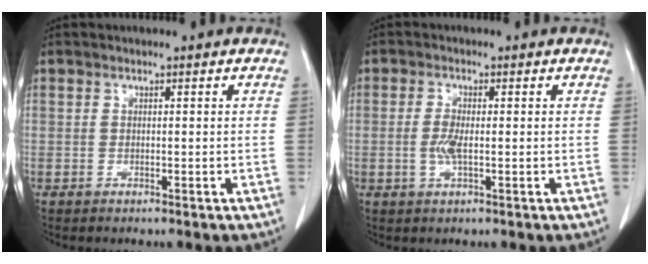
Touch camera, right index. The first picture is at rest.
{"total": 3.0, "force": [-0.4, 0.8, 2.9], "torque": [-0.068, -0.002, -0.007]}